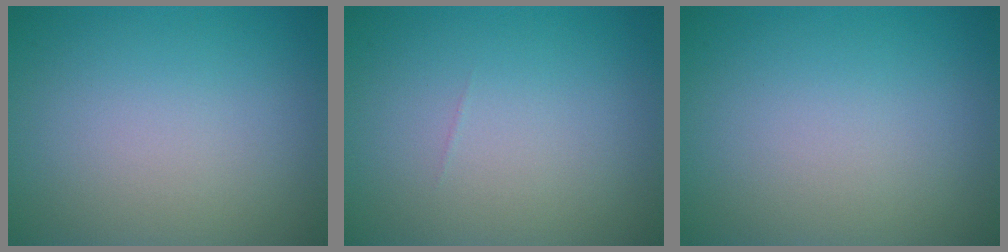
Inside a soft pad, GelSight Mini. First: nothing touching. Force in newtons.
{"total": 0.0}
{"total": 0.0}